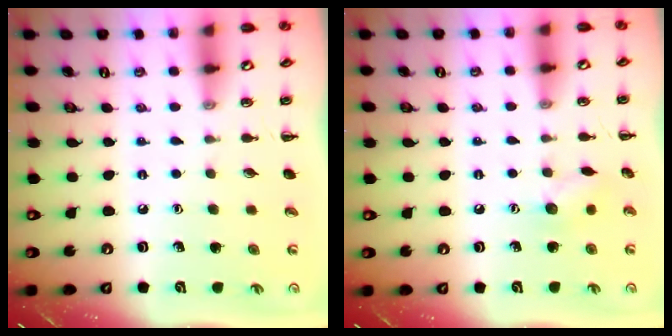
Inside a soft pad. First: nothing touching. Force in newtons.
{"total": 7.0, "press": 6.9, "slide": 1.3}